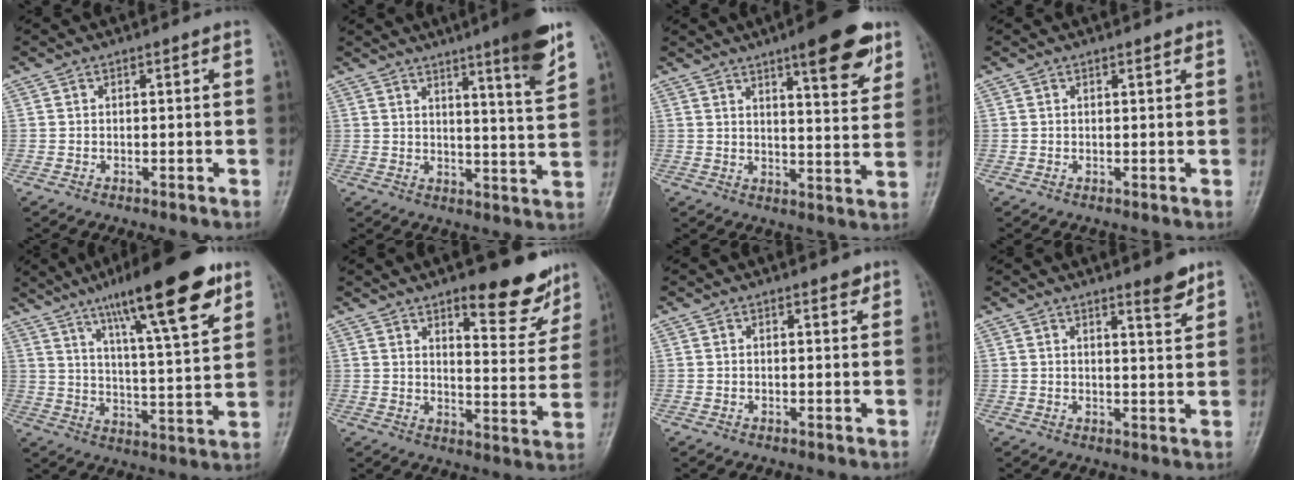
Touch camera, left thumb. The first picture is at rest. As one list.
[{"total": 10.6, "force": [6.7, 0.5, 8.2], "torque": [-0.105, -0.043, 0.094]}, {"total": 12.8, "force": [7.7, 3.1, 9.7], "torque": [-0.105, -0.037, 0.104]}, {"total": 1.1, "force": [0.7, 0.4, 0.7], "torque": [-0.006, -0.002, 0.009]}, {"total": 21.1, "force": [12.8, 4.2, 16.3], "torque": [-0.230, -0.041, 0.203]}, {"total": 13.9, "force": [9.7, 4.5, 8.9], "torque": [-0.068, -0.065, 0.136]}, {"total": 2.2, "force": [1.6, 1.0, 1.3], "torque": [-0.006, -0.007, 0.019]}, {"total": 4.8, "force": [3.4, 0.9, 3.2], "torque": [-0.035, -0.028, 0.049]}]